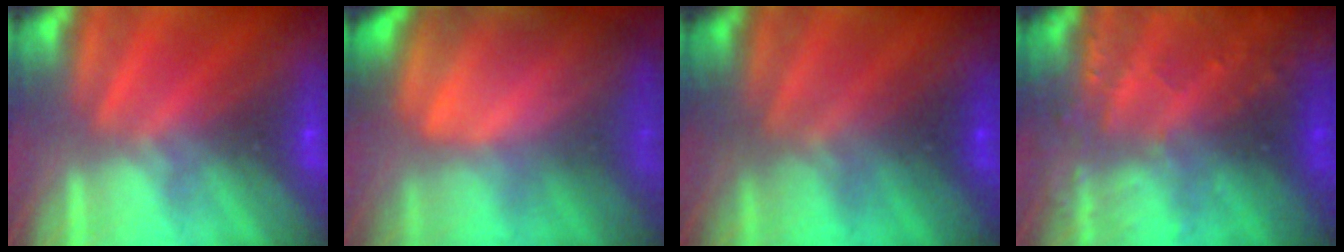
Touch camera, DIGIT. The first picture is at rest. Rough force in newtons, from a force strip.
{"total": 8.2}
{"total": 1.9}
{"total": 8.9}